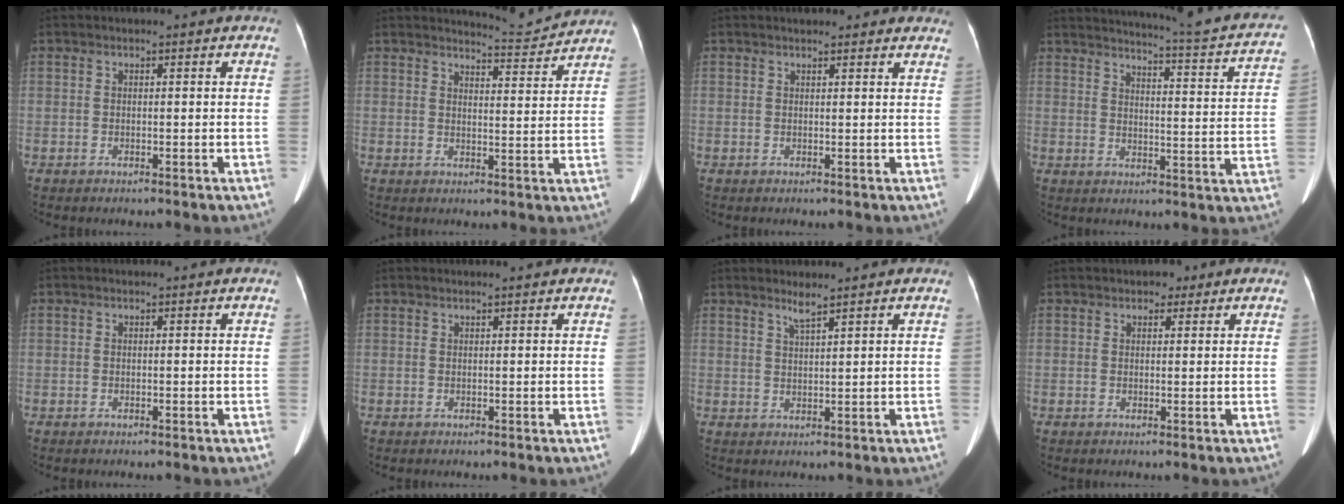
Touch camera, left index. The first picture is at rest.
{"total": 5.3, "force": [5.2, -0.8, -0.7], "torque": [-0.006, -0.020, 0.073]}
{"total": 5.7, "force": [5.0, 2.2, 1.4], "torque": [0.004, 0.017, 0.046]}
{"total": 21.3, "force": [19.3, 0.9, 9.0], "torque": [-0.124, -0.058, 0.218]}
{"total": 0.0}
{"total": 1.0, "force": [0.9, 0.0, 0.4], "torque": [-0.010, 0.011, 0.017]}
{"total": 1.9, "force": [1.6, -0.4, 0.9], "torque": [-0.022, -0.005, 0.035]}
{"total": 1.9, "force": [1.2, 1.2, 0.9], "torque": [-0.011, 0.004, 0.015]}